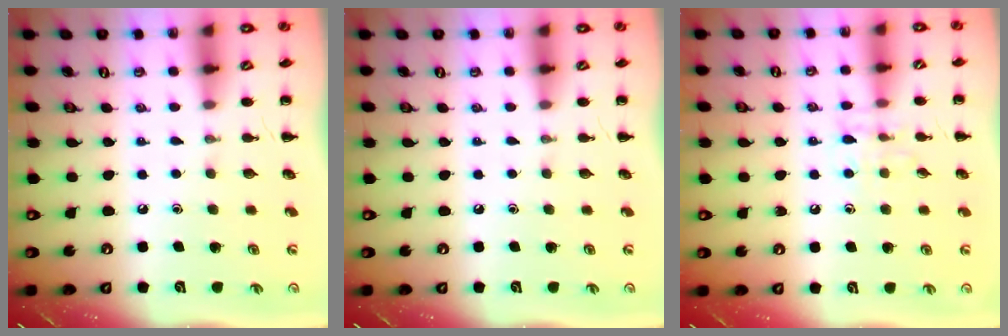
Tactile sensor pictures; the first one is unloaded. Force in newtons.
{"total": 0.0}
{"total": 6.9, "press": 6.7, "slide": 1.4}